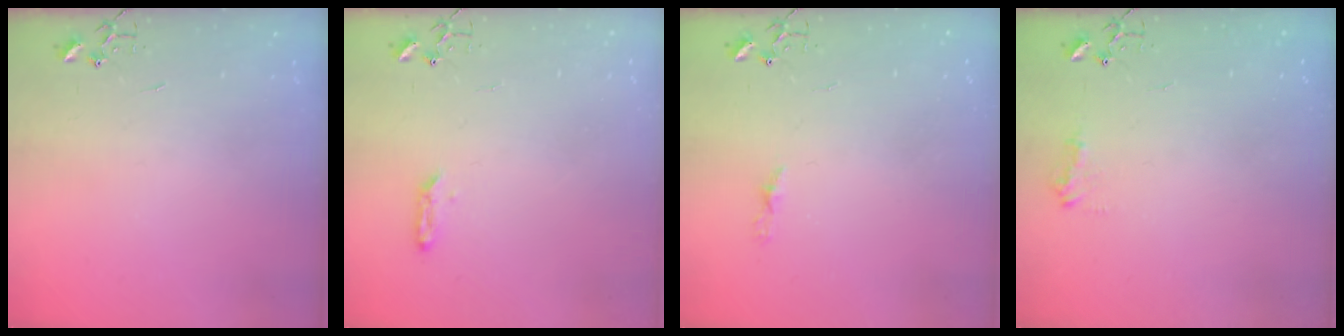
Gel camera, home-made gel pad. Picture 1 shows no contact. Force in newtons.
{"total": 4.1, "press": 4.0, "slide": 0.6}
{"total": 3.9, "press": 3.9, "slide": 0.5}
{"total": 7.9, "press": 7.9, "slide": 0.6}